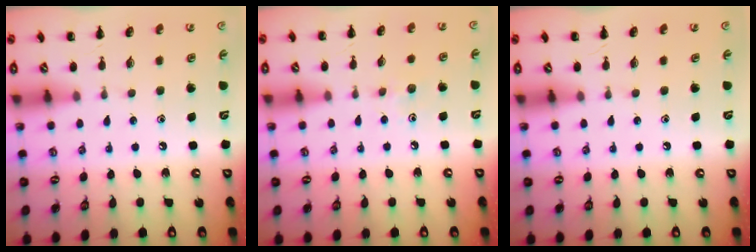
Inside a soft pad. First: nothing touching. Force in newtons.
{"total": 5.4, "press": 5.1, "slide": 1.9}
{"total": 0.0}